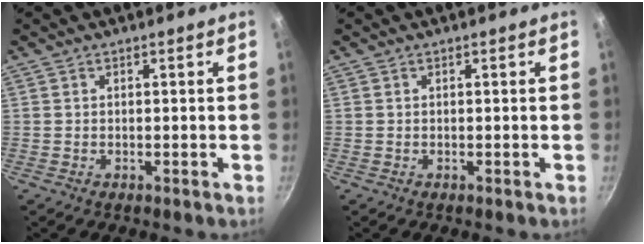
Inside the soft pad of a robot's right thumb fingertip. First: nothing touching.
{"total": 0.0}